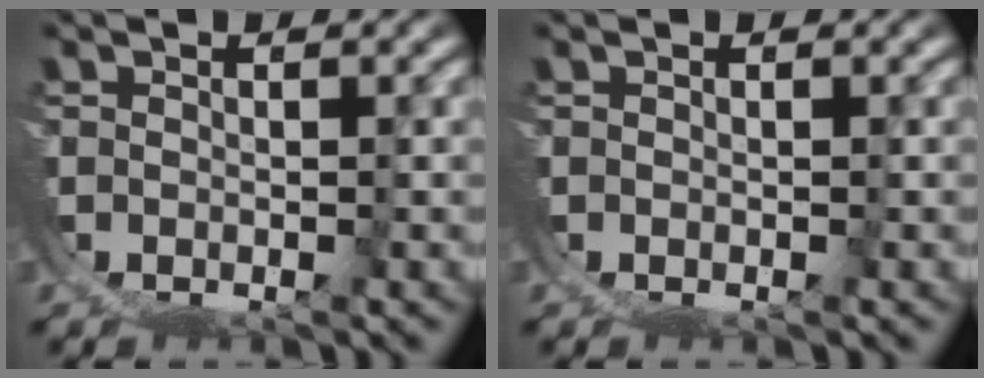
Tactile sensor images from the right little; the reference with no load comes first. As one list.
[{"total": 0.0}]